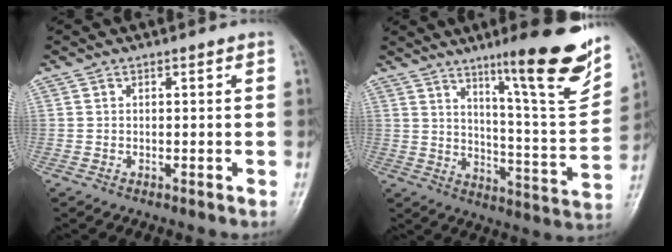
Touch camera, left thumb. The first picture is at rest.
{"total": 19.3, "force": [11.8, 2.6, 15.1], "torque": [-0.179, -0.068, 0.179]}